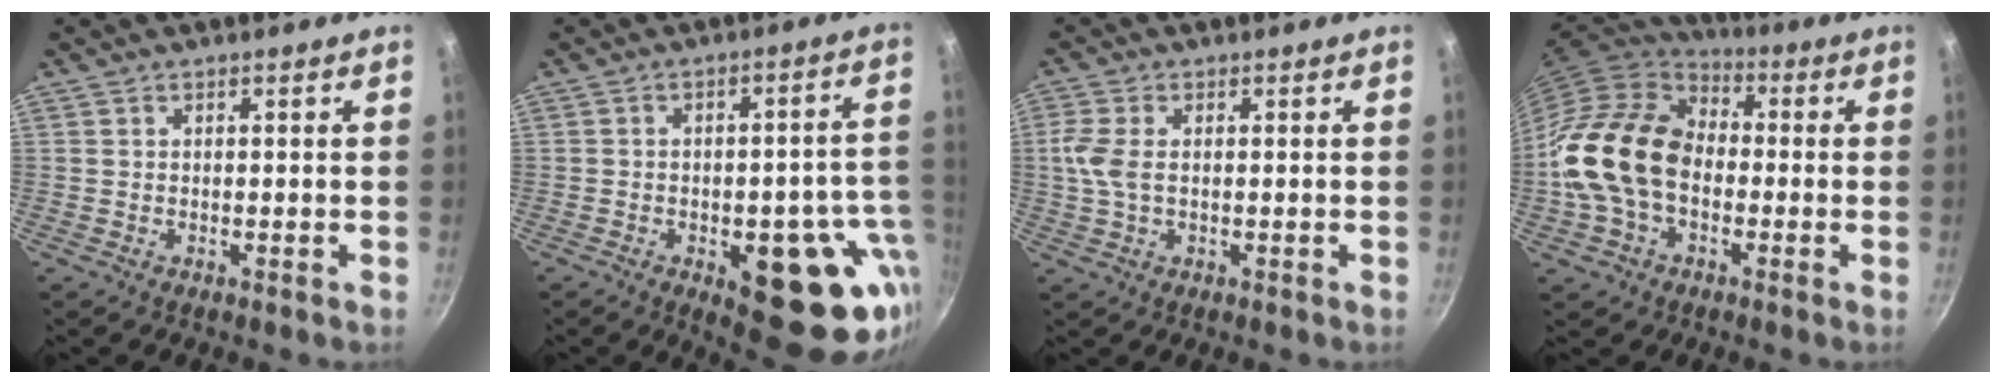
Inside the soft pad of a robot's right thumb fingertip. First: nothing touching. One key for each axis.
{"total": 19.8, "fx": -5.6, "fy": 8.8, "fz": 16.8, "tx": -0.138, "ty": 0.007, "tz": -0.065}
{"total": 5.2, "fx": 0.3, "fy": 2.9, "fz": 4.2, "tx": -0.097, "ty": 0.005, "tz": 0.000}
{"total": 17.1, "fx": -2.0, "fy": 12.3, "fz": 11.7, "tx": -0.186, "ty": 0.035, "tz": -0.050}